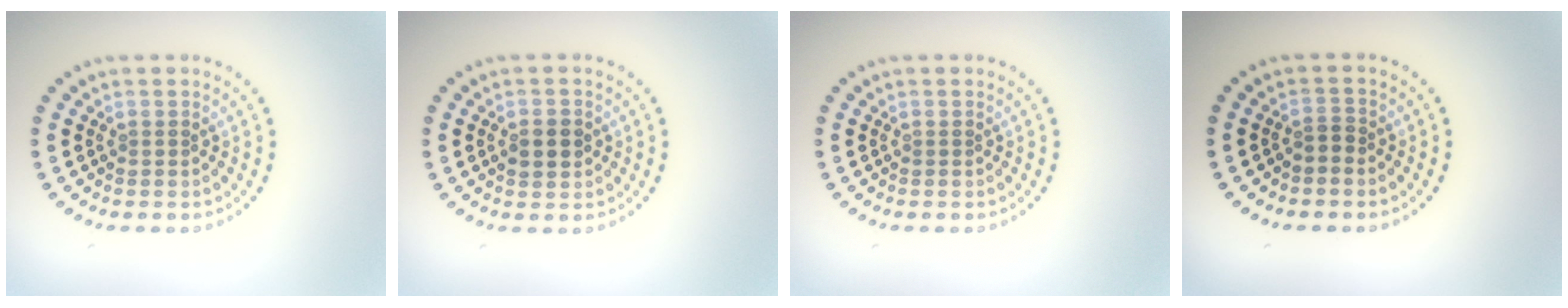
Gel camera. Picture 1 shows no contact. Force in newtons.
{"total": 2.0, "press": 2.0, "slide": 0.2}
{"total": 0.0}
{"total": 1.2, "press": 0.8, "slide": 0.8}